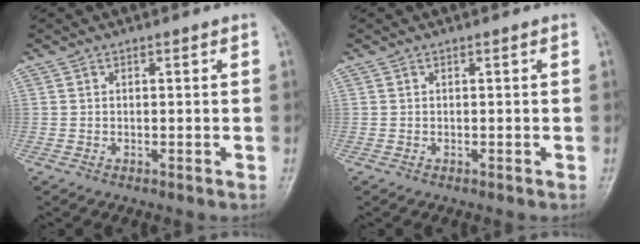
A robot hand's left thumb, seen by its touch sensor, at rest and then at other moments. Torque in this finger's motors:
{"motor_torque": [0.00, 0.00, -0.01, -0.06, 0.00]}